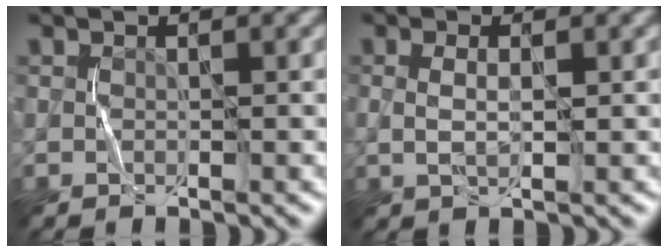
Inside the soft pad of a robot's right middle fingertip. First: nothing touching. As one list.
[{"total": 1.3, "force": [0.1, 0.3, 1.3], "torque": [-0.031, 0.000, 0.004]}]